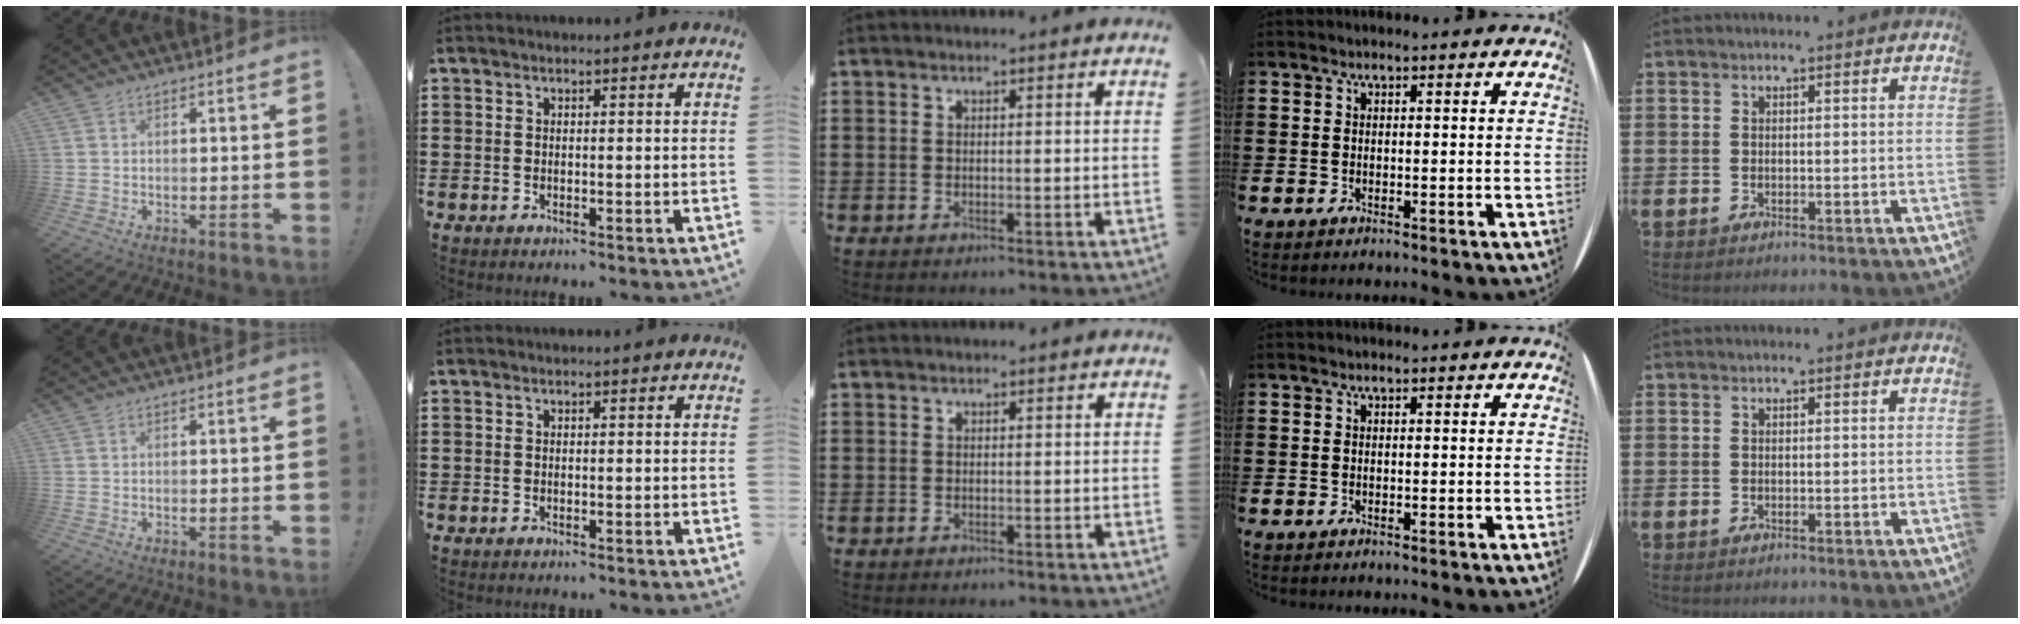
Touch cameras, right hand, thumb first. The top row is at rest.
{}